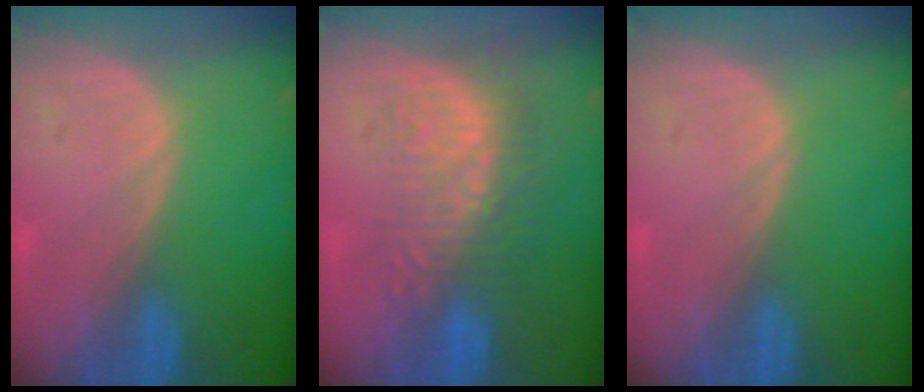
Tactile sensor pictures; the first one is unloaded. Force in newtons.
{"total": 9.0, "press": 8.6, "slide": 2.8}
{"total": 0.0}